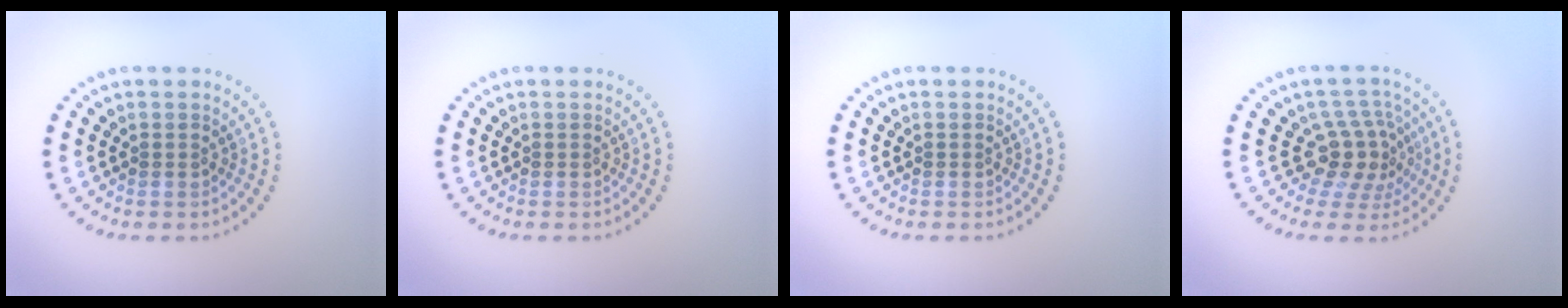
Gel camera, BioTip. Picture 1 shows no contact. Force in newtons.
{"total": 0.0}
{"total": 0.0}
{"total": 3.9, "press": 3.0, "slide": 2.5}